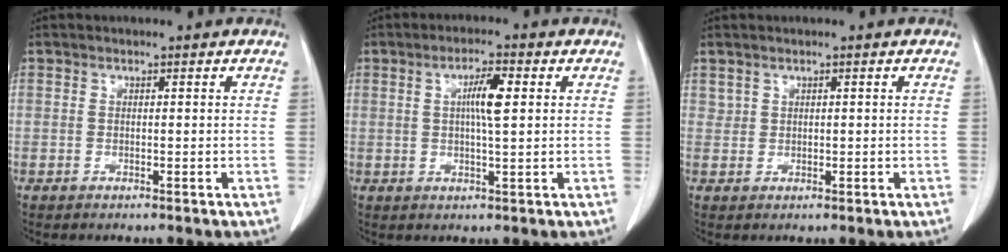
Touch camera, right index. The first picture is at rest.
{"total": 4.8, "force": [1.0, 0.4, 4.7], "torque": [-0.084, 0.001, 0.017]}
{"total": 1.0, "force": [0.7, 0.6, 0.2], "torque": [0.002, 0.004, 0.014]}